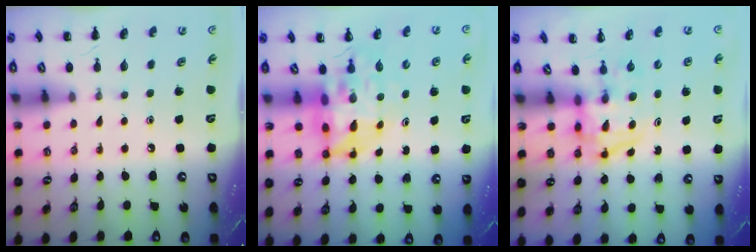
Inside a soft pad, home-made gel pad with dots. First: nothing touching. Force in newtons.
{"total": 8.0, "press": 7.7, "slide": 2.2}
{"total": 3.8, "press": 3.7, "slide": 0.6}